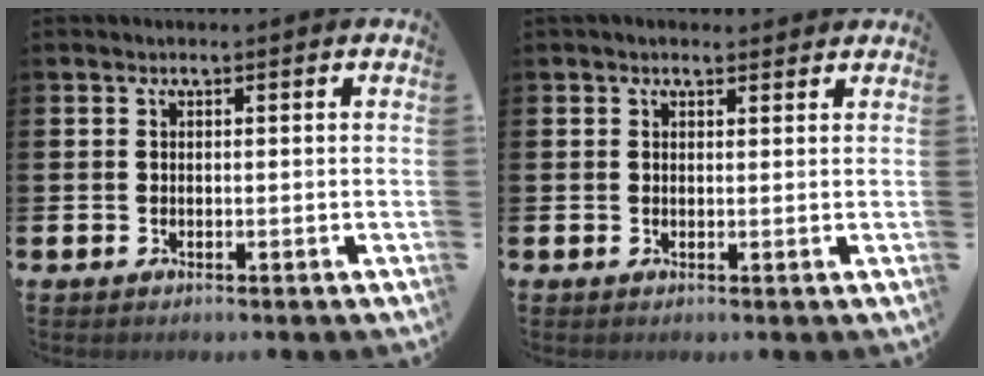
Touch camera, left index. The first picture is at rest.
{"total": 1.1, "force": [1.0, 0.5, 0.3], "torque": [0.001, 0.004, 0.016]}